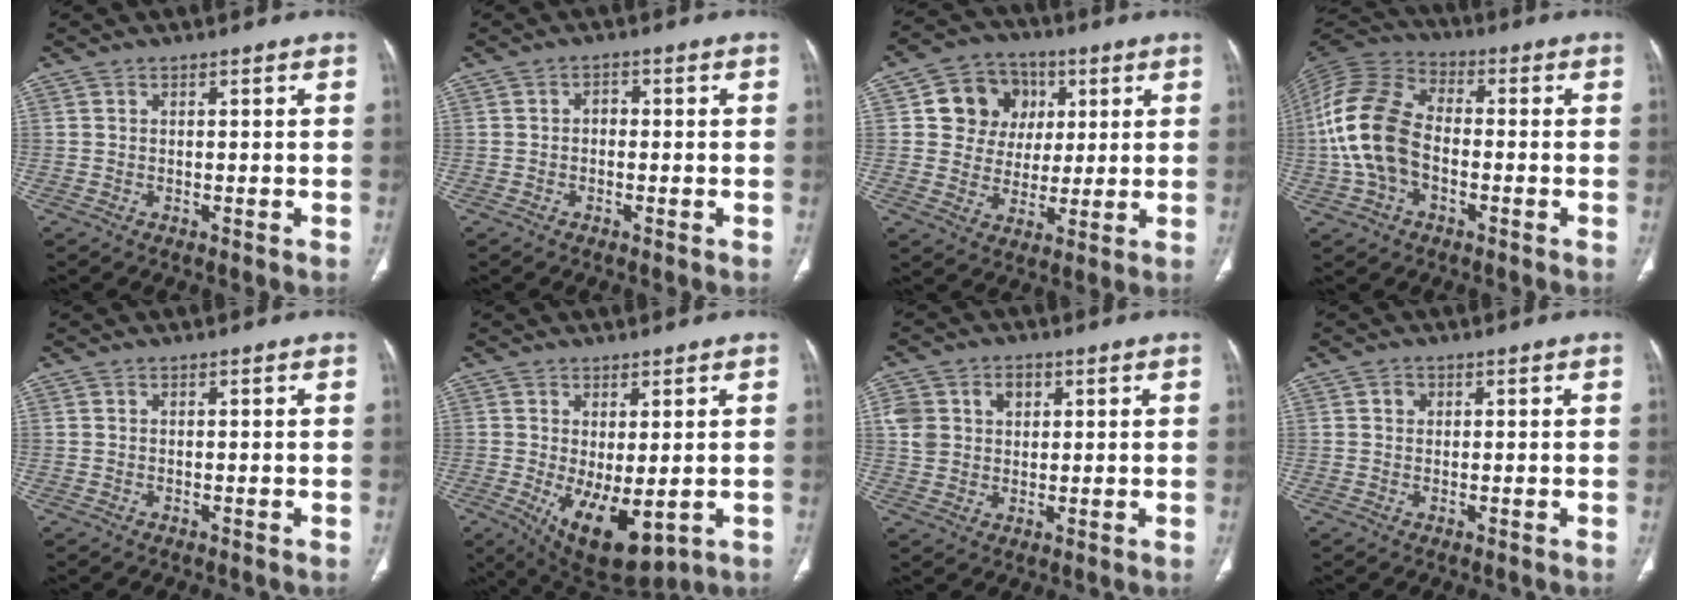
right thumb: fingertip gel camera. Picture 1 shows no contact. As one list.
[{"total": 1.7, "force": [-0.3, 1.3, 1.0], "torque": [-0.007, 0.007, -0.010]}, {"total": 11.9, "force": [3.3, 10.6, 4.2], "torque": [-0.022, 0.000, 0.056]}, {"total": 15.4, "force": [-2.2, 9.9, 11.6], "torque": [-0.247, 0.035, -0.046]}, {"total": 0.0}, {"total": 11.1, "force": [-2.3, 5.1, 9.7], "torque": [-0.147, -0.019, -0.011]}, {"total": 8.2, "force": [2.5, 6.6, 4.1], "torque": [-0.058, 0.000, 0.052]}, {"total": 1.4, "force": [0.4, 1.2, 0.5], "torque": [0.000, 0.001, 0.004]}]